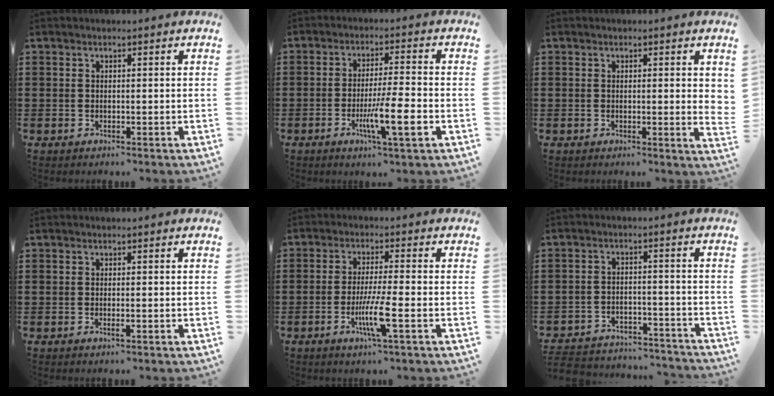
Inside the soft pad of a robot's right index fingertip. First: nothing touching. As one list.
[{"total": 8.1, "force": [-2.8, 0.9, 7.5], "torque": [-0.133, -0.011, -0.048]}, {"total": 1.6, "force": [0.2, 0.1, 1.6], "torque": [-0.031, -0.001, 0.004]}, {"total": 0.8, "force": [-0.3, 0.0, 0.7], "torque": [-0.013, -0.003, -0.005]}, {"total": 6.9, "force": [-2.3, 0.4, 6.5], "torque": [-0.126, -0.019, -0.044]}, {"total": 4.5, "force": [-4.4, 0.6, 0.6], "torque": [-0.021, 0.002, -0.093]}]